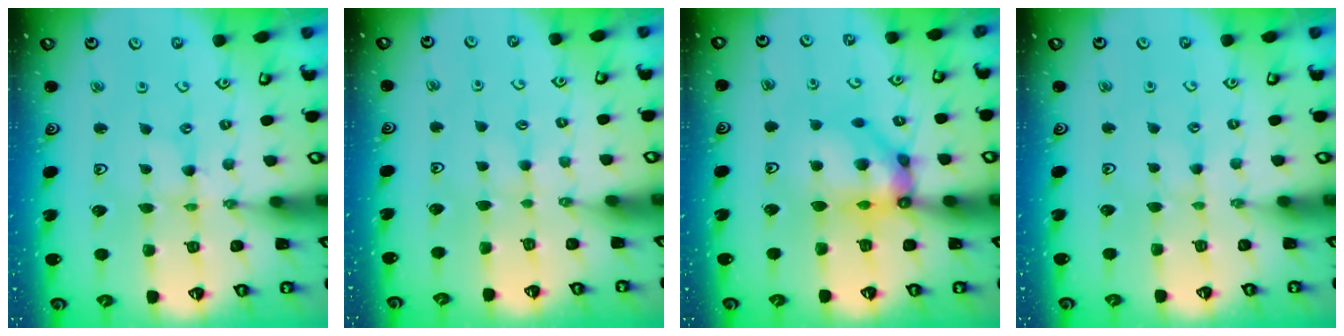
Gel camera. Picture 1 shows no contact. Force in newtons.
{"total": 1.8, "press": 1.7, "slide": 0.3}
{"total": 11.8, "press": 11.8, "slide": 1.0}
{"total": 0.0}